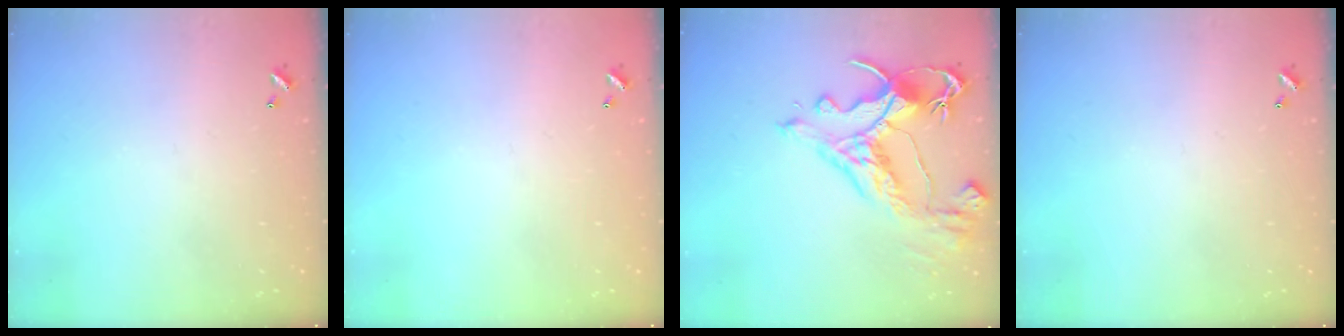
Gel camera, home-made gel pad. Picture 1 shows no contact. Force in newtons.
{"total": 0.0}
{"total": 6.9, "press": 6.7, "slide": 1.7}
{"total": 0.0}